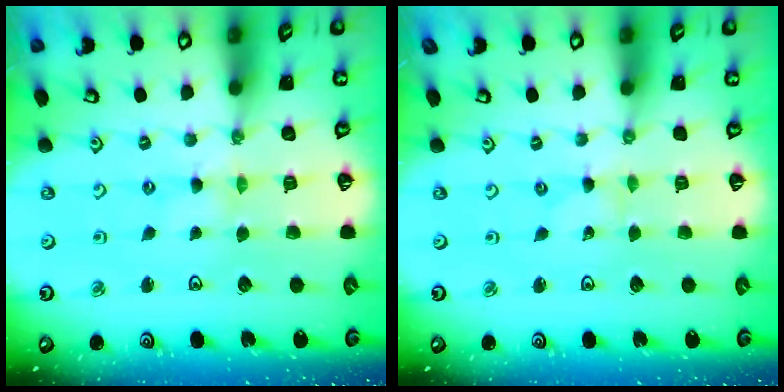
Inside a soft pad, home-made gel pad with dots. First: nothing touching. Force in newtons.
{"total": 0.0}